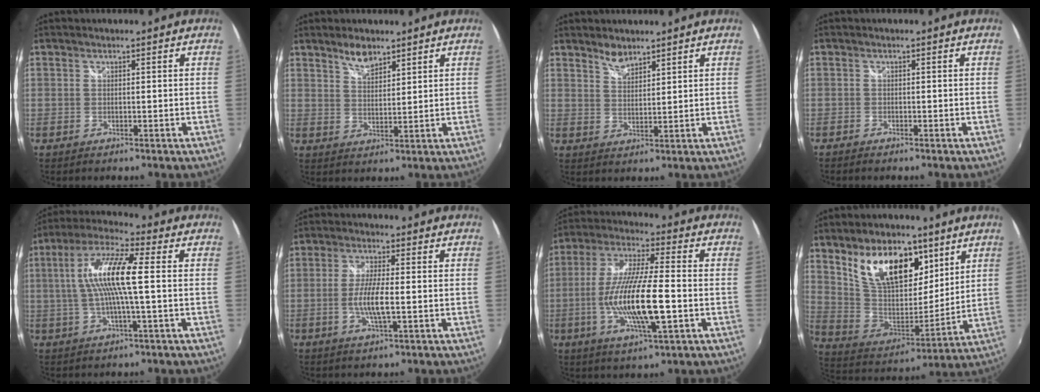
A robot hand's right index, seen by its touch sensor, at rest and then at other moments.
{"total": 4.2, "force": [3.4, 1.5, 2.0], "torque": [-0.032, 0.003, 0.062]}
{"total": 3.3, "force": [2.9, 1.0, 1.2], "torque": [-0.016, 0.003, 0.052]}
{"total": 1.1, "force": [-1.0, 0.4, 0.3], "torque": [-0.010, -0.005, -0.021]}
{"total": 12.1, "force": [0.6, 1.4, 12.0], "torque": [-0.232, 0.015, 0.008]}
{"total": 4.7, "force": [-1.1, 0.6, 4.6], "torque": [-0.089, -0.007, -0.020]}
{"total": 16.2, "force": [-3.6, 2.6, 15.6], "torque": [-0.304, -0.015, -0.066]}
{"total": 18.9, "force": [9.9, 10.3, 12.4], "torque": [-0.226, 0.008, 0.188]}